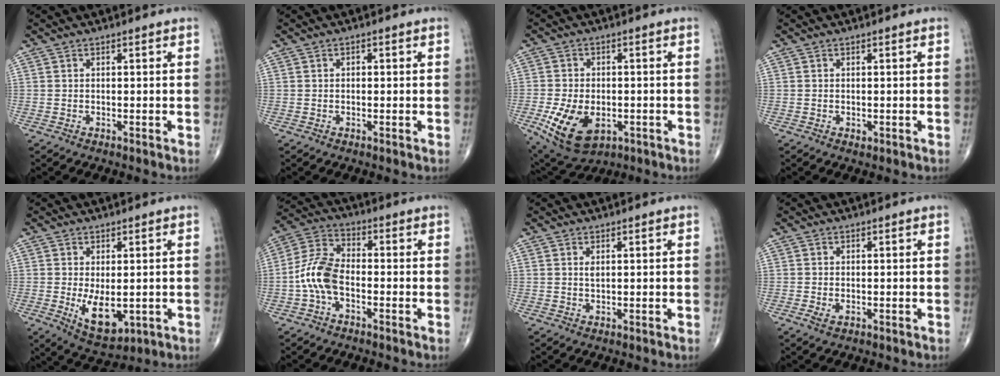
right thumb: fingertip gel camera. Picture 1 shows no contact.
{"total": 0.8, "force": [0.1, 0.5, 0.6], "torque": [-0.009, 0.002, 0.002]}
{"total": 12.4, "force": [-3.9, 7.6, 8.9], "torque": [-0.156, 0.004, -0.049]}
{"total": 0.7, "force": [-0.2, 0.5, 0.4], "torque": [-0.006, -0.001, -0.001]}
{"total": 7.8, "force": [-1.1, 4.0, 6.6], "torque": [-0.094, -0.020, -0.002]}
{"total": 8.8, "force": [-2.4, 5.0, 6.8], "torque": [-0.143, 0.032, -0.056]}
{"total": 1.1, "force": [0.4, 0.4, 0.9], "torque": [-0.015, 0.000, 0.010]}
{"total": 1.8, "force": [-0.6, 1.0, 1.3], "torque": [-0.028, -0.001, -0.009]}